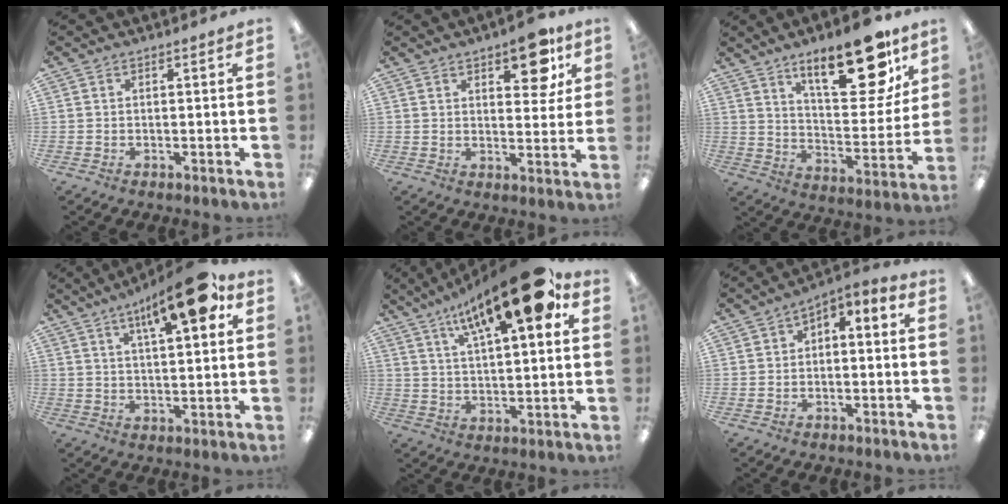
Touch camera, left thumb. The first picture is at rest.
{"total": 9.7, "force": [6.1, 4.4, 6.1], "torque": [-0.061, -0.029, 0.097]}
{"total": 20.9, "force": [13.3, 8.2, 13.9], "torque": [-0.180, -0.082, 0.210]}
{"total": 15.6, "force": [9.0, 4.8, 11.8], "torque": [-0.168, -0.041, 0.138]}
{"total": 21.5, "force": [13.1, 6.6, 15.8], "torque": [-0.239, -0.067, 0.207]}
{"total": 2.8, "force": [-1.3, 1.9, 1.6], "torque": [-0.024, 0.006, -0.025]}